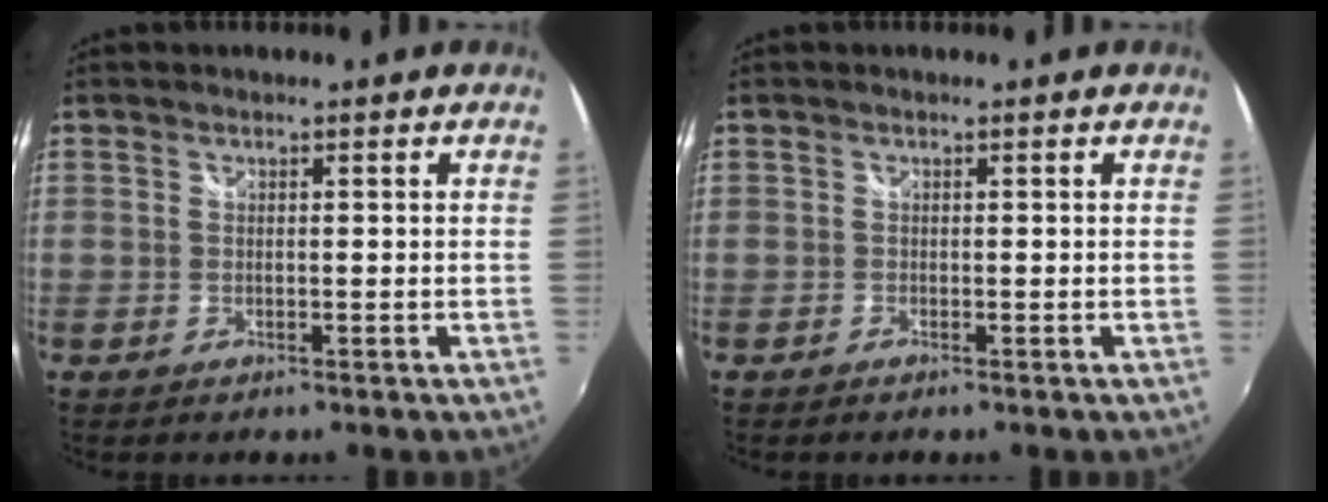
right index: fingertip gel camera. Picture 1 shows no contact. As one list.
[{"total": 0.0}]